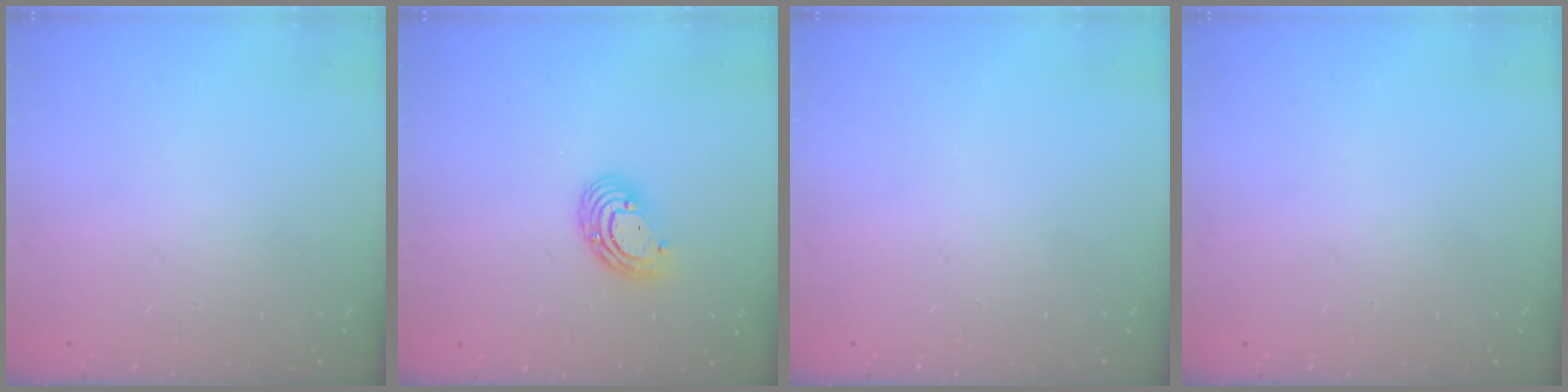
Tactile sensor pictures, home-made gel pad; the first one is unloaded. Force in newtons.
{"total": 8.4, "press": 8.3, "slide": 1.1}
{"total": 0.0}
{"total": 0.0}